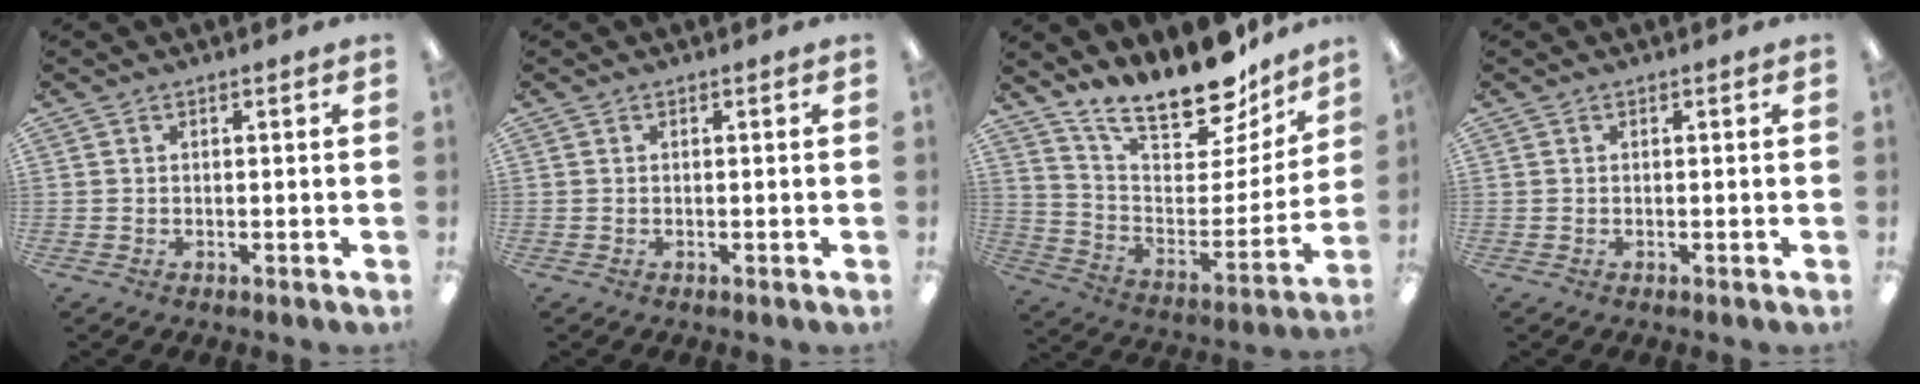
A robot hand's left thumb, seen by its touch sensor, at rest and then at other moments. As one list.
[{"total": 0.0}, {"total": 19.3, "force": [16.8, 5.6, 7.7], "torque": [-0.125, -0.131, 0.293]}, {"total": 0.0}]